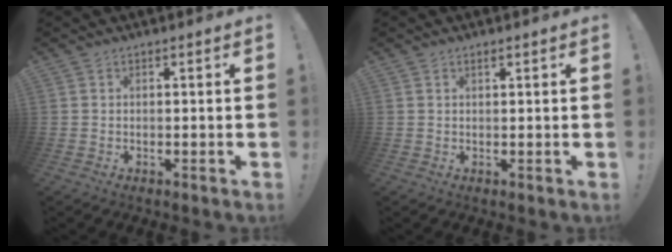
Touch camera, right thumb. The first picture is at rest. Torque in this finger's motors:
{"motor_torque": [-0.10, -0.03, 0.00, 0.00, 0.00]}